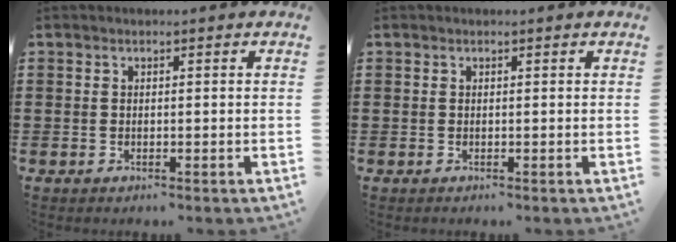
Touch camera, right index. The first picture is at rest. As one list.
[{"total": 0.0}]